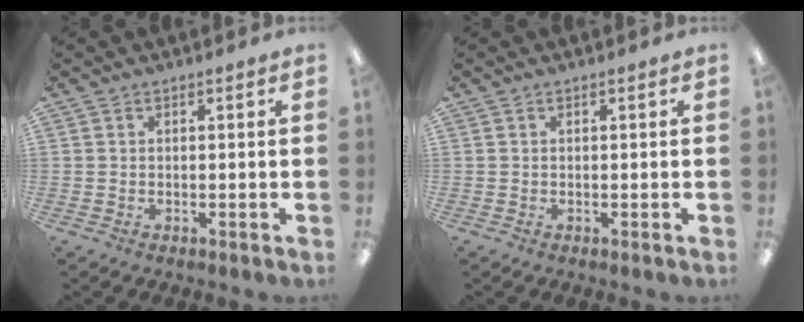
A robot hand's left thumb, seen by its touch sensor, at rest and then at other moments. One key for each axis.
{"total": 0.0}